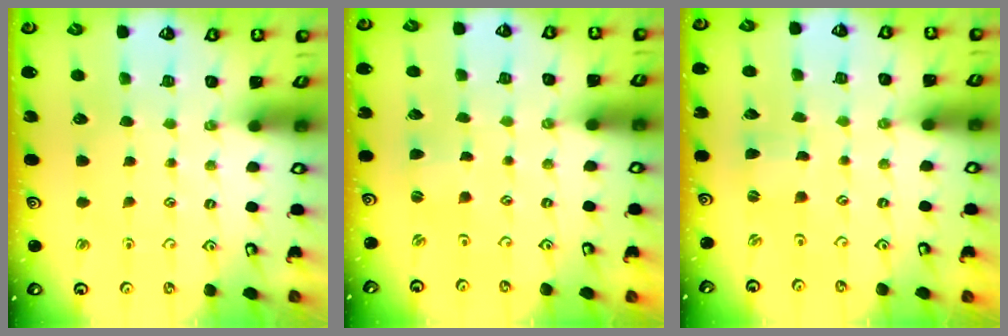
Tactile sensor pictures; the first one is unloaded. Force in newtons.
{"total": 1.5, "press": 1.4, "slide": 0.2}
{"total": 0.6, "press": 0.6, "slide": 0.1}